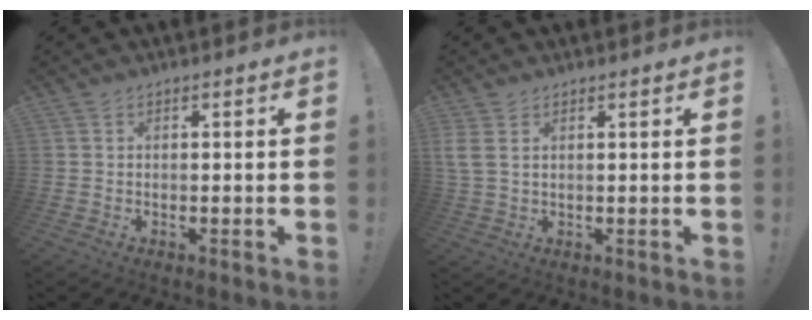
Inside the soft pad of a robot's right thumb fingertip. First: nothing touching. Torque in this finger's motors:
{"motor_torque": [0.56, 0.74, 0.20, -0.06, 0.08]}